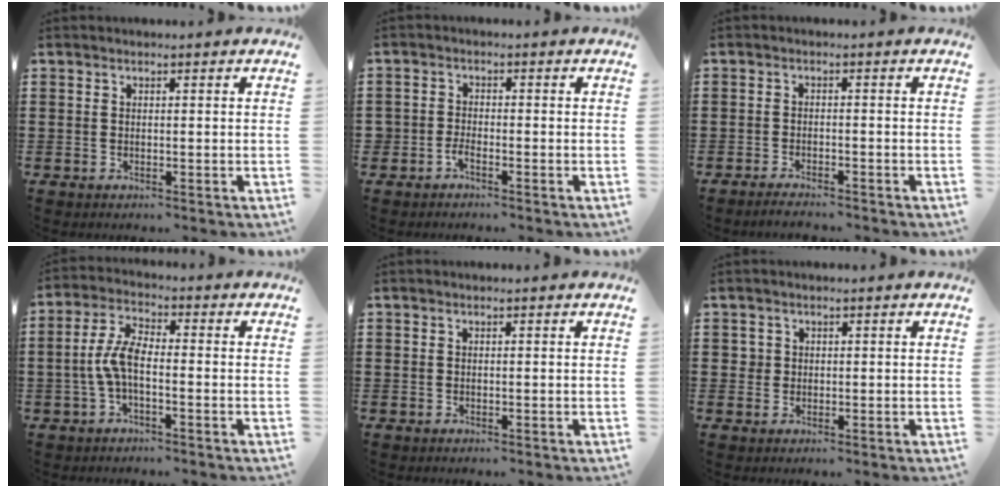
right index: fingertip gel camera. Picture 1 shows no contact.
{"total": 1.8, "force": [-1.6, 0.6, 0.6], "torque": [-0.016, -0.002, -0.032]}
{"total": 2.0, "force": [-2.0, -0.1, 0.3], "torque": [-0.008, -0.002, -0.039]}
{"total": 5.8, "force": [-1.3, 2.1, 5.3], "torque": [-0.128, -0.005, -0.033]}
{"total": 0.0}
{"total": 1.3, "force": [0.4, 1.2, 0.3], "torque": [-0.010, 0.007, 0.009]}